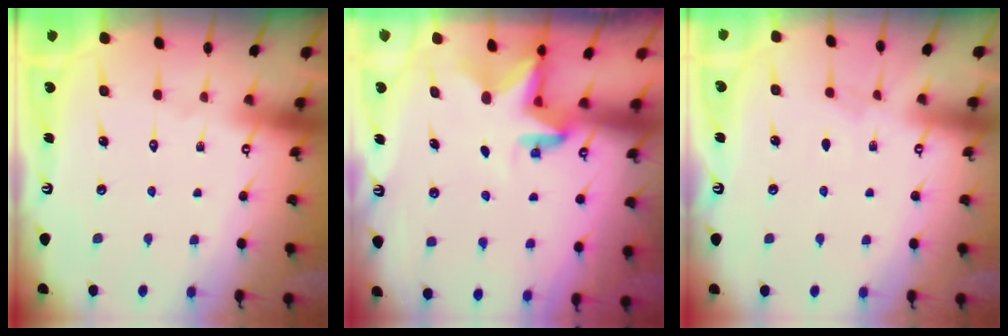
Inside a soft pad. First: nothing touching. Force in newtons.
{"total": 2.8, "press": 2.8, "slide": 0.1}
{"total": 1.5, "press": 1.4, "slide": 0.3}